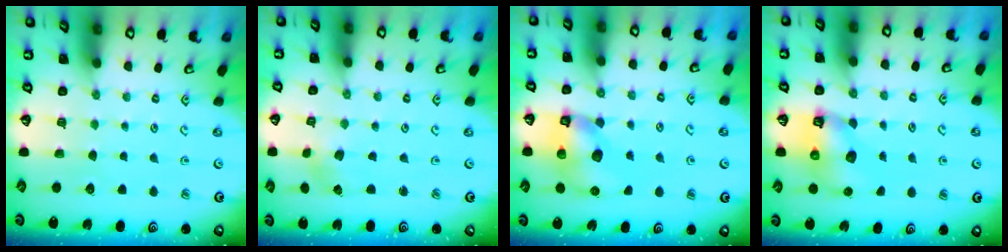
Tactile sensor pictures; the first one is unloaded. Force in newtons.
{"total": 2.8, "press": 2.8, "slide": 0.3}
{"total": 9.9, "press": 9.8, "slide": 1.7}
{"total": 8.0, "press": 8.0, "slide": 0.8}